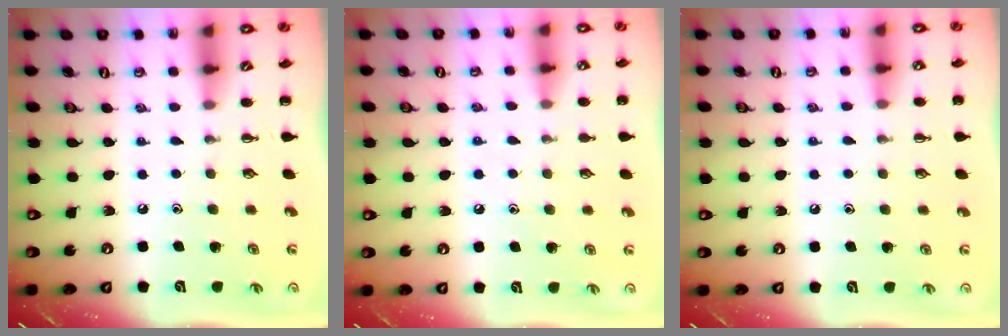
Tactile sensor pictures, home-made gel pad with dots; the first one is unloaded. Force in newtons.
{"total": 6.2, "press": 5.8, "slide": 2.2}
{"total": 3.3, "press": 3.0, "slide": 1.2}